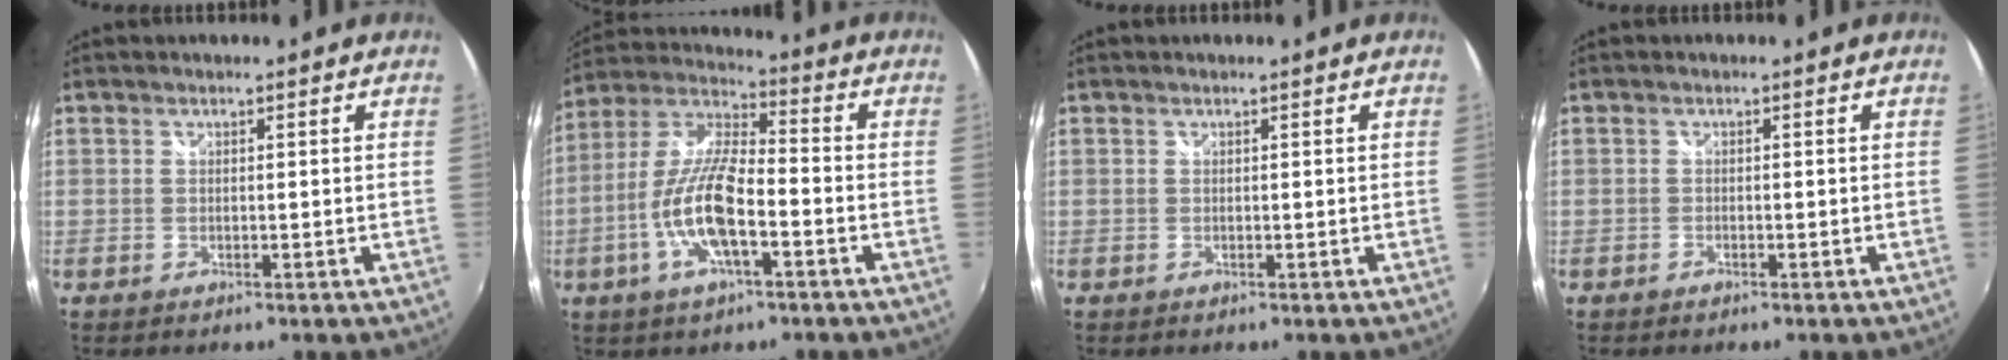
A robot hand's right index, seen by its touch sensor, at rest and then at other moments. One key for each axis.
{"total": 13.4, "fx": -4.7, "fy": 3.9, "fz": 11.9, "tx": -0.248, "ty": -0.002, "tz": -0.090}
{"total": 0.0}
{"total": 0.8, "fx": -0.7, "fy": 0.4, "fz": 0.2, "tx": -0.007, "ty": -0.002, "tz": -0.014}